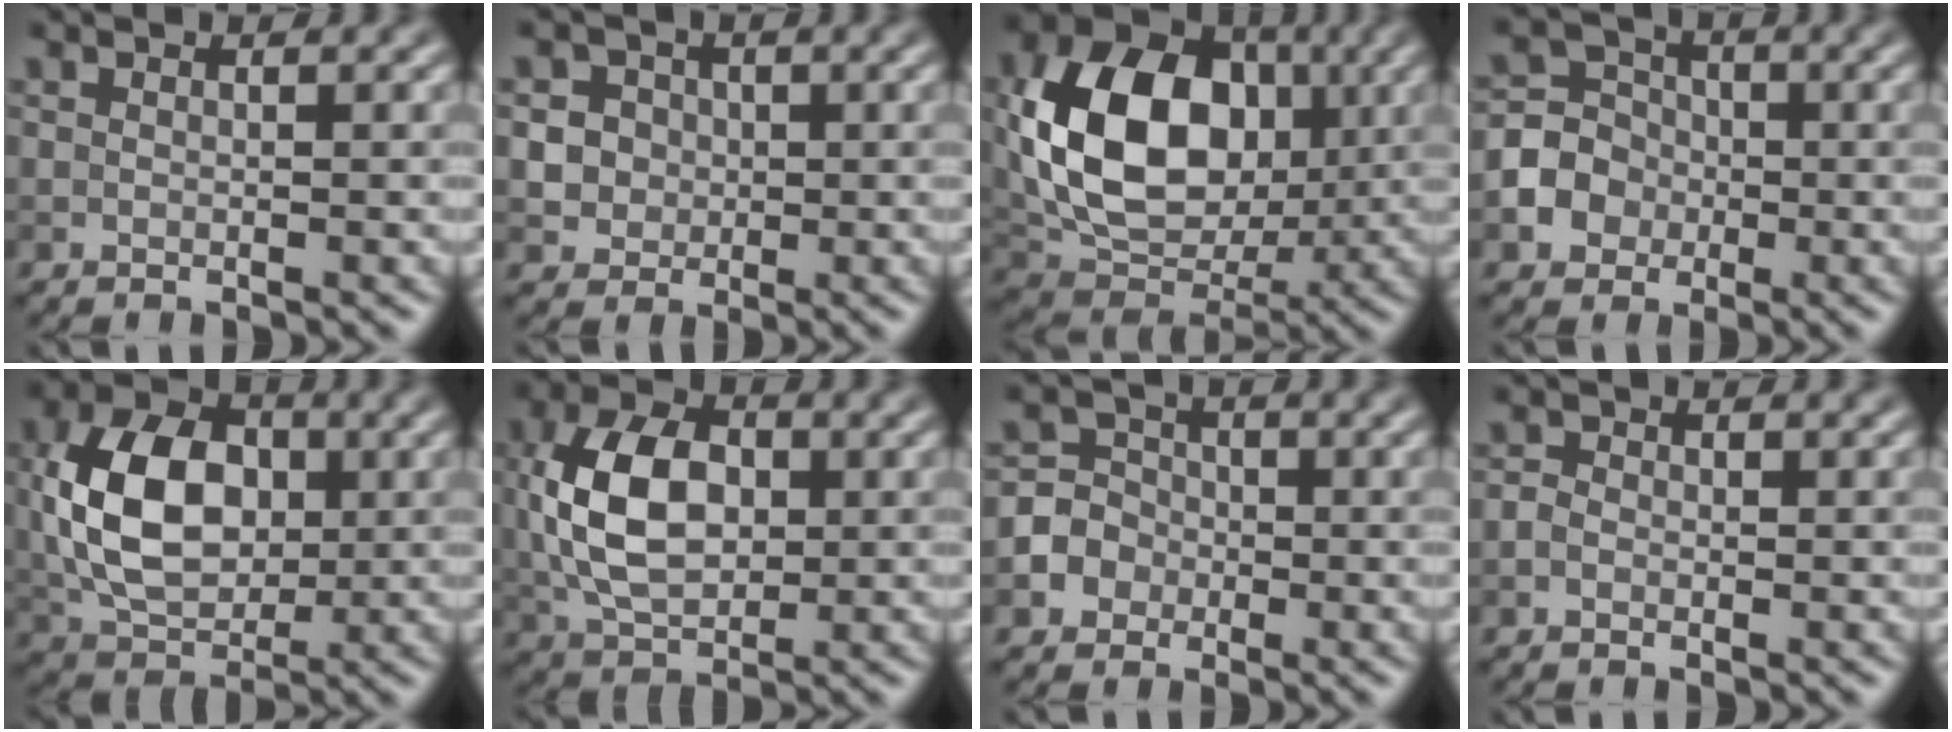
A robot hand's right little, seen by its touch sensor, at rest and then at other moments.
{"total": 4.5, "force": [0.8, 4.2, 1.6], "torque": [-0.017, 0.024, 0.009]}
{"total": 12.0, "force": [1.2, 8.7, 8.1], "torque": [-0.157, -0.001, 0.027]}
{"total": 4.4, "force": [-1.4, 4.0, 1.3], "torque": [-0.006, 0.007, -0.038]}
{"total": 9.2, "force": [0.5, 6.2, 6.8], "torque": [-0.137, 0.009, 0.005]}
{"total": 8.4, "force": [0.5, 5.4, 6.4], "torque": [-0.137, 0.006, 0.006]}
{"total": 4.3, "force": [-1.7, 3.9, 0.9], "torque": [0.010, 0.005, -0.043]}
{"total": 1.0, "force": [-0.4, 0.8, 0.4], "torque": [-0.008, 0.000, -0.012]}